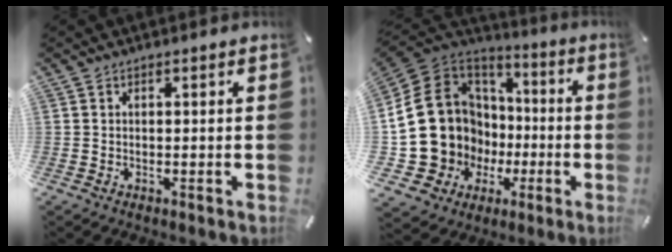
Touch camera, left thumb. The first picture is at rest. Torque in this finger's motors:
{"motor_torque": [2.39, 2.62, 1.61, 1.16, 0.25]}